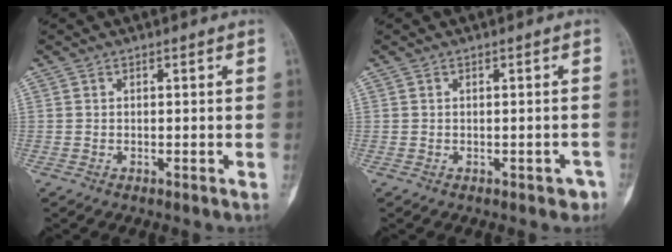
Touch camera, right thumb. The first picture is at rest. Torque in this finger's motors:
{"motor_torque": [0.75, -0.10, 0.18, -0.01, 0.15]}